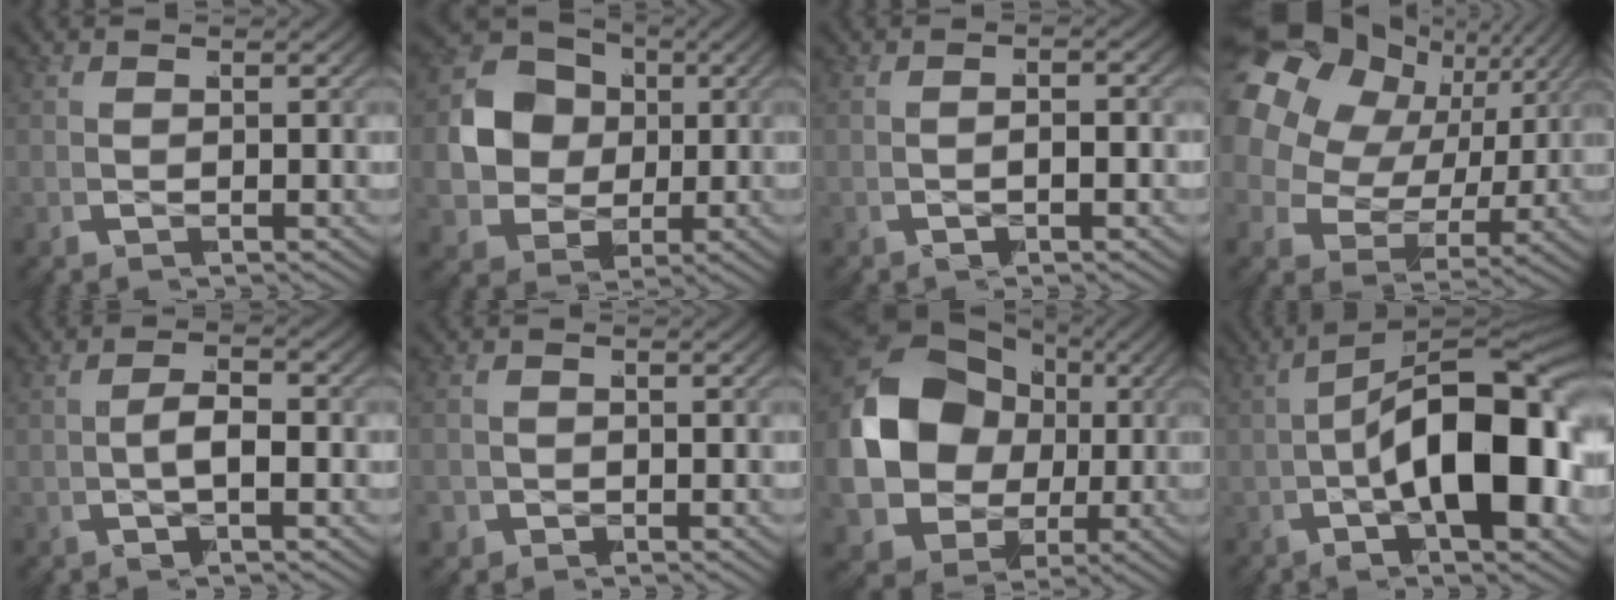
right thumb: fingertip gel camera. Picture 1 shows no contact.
{"total": 13.0, "force": [1.1, 10.6, 7.4], "torque": [-0.193, -0.023, 0.020]}
{"total": 1.5, "force": [-0.9, 0.3, 1.1], "torque": [-0.018, 0.002, -0.019]}
{"total": 14.7, "force": [3.1, 10.8, 9.5], "torque": [-0.195, 0.005, 0.041]}
{"total": 3.0, "force": [-0.9, 1.1, 2.7], "torque": [-0.052, 0.006, -0.022]}
{"total": 1.7, "force": [-0.9, 1.4, 0.2], "torque": [-0.004, -0.002, -0.015]}
{"total": 16.6, "force": [-0.5, 13.0, 10.3], "torque": [-0.263, -0.046, 0.008]}
{"total": 17.8, "force": [-1.7, 8.6, 15.5], "torque": [-0.248, -0.022, -0.017]}